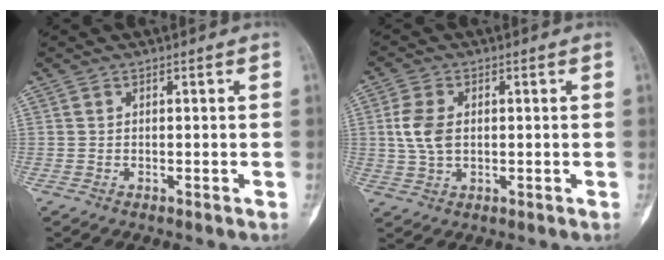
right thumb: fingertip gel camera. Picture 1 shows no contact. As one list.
[{"total": 6.1, "force": [0.6, 3.8, 4.7], "torque": [-0.100, 0.004, 0.013]}]